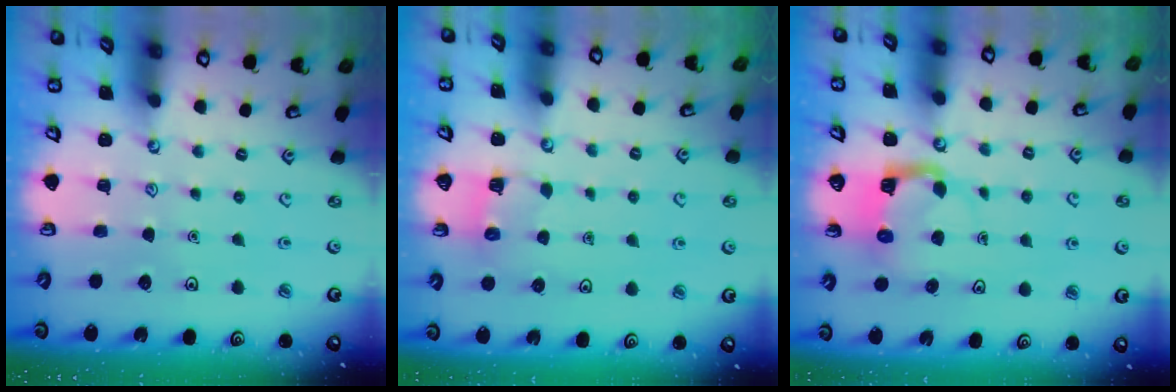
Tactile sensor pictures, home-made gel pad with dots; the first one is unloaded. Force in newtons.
{"total": 3.8, "press": 3.8, "slide": 0.3}
{"total": 5.0, "press": 5.0, "slide": 0.4}